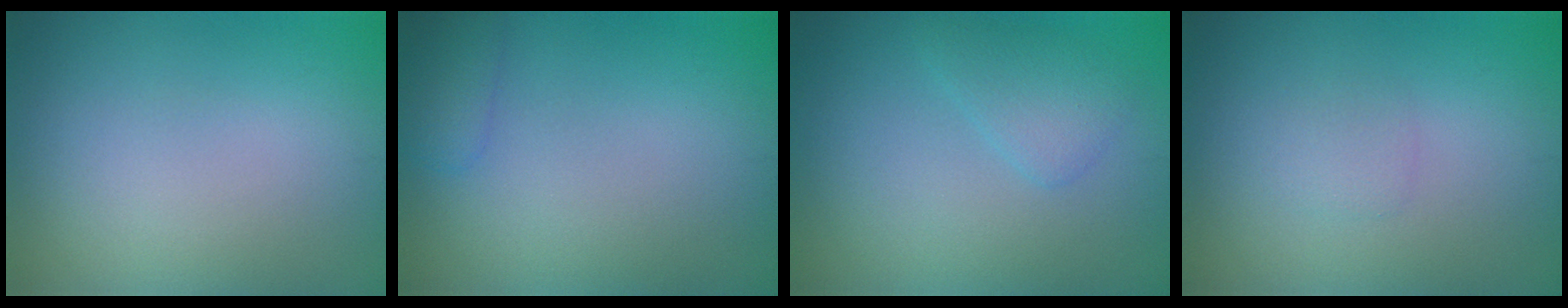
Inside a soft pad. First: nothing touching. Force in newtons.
{"total": 1.3, "press": 1.3, "slide": 0.1}
{"total": 2.0, "press": 2.0, "slide": 0.1}
{"total": 0.9, "press": 0.9, "slide": 0.1}